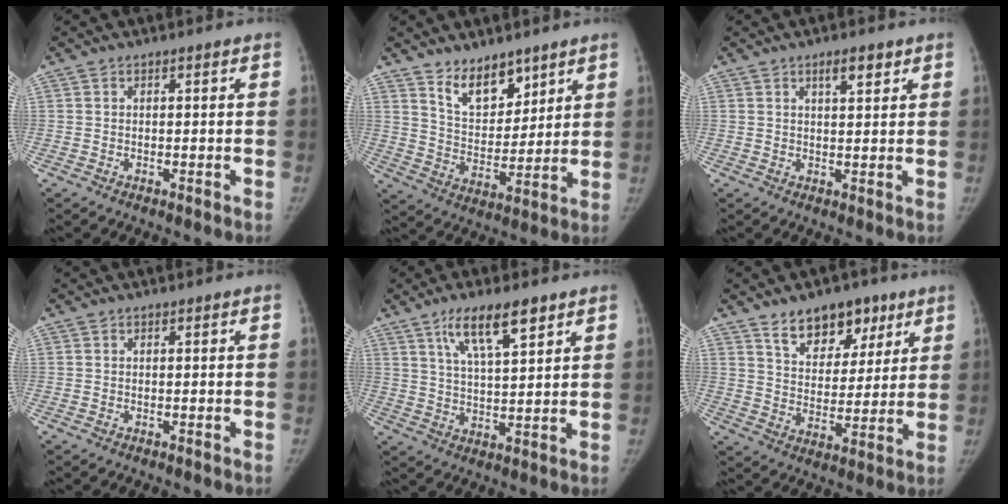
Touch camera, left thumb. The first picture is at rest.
{"total": 10.0, "force": [7.2, 5.1, 4.8], "torque": [-0.043, -0.060, 0.135]}
{"total": 3.6, "force": [2.2, 1.2, 2.6], "torque": [-0.031, -0.011, 0.034]}
{"total": 0.0}
{"total": 9.9, "force": [6.0, 2.6, 7.5], "torque": [-0.119, -0.026, 0.111]}
{"total": 12.7, "force": [8.1, 7.6, 6.1], "torque": [-0.047, -0.043, 0.133]}